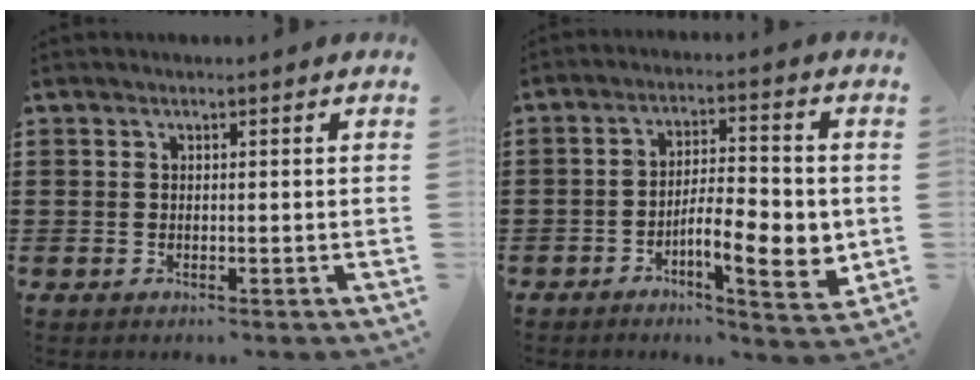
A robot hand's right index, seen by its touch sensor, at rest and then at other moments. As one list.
[{"total": 8.8, "force": [-2.6, 2.7, 8.0], "torque": [-0.124, -0.008, -0.045]}]